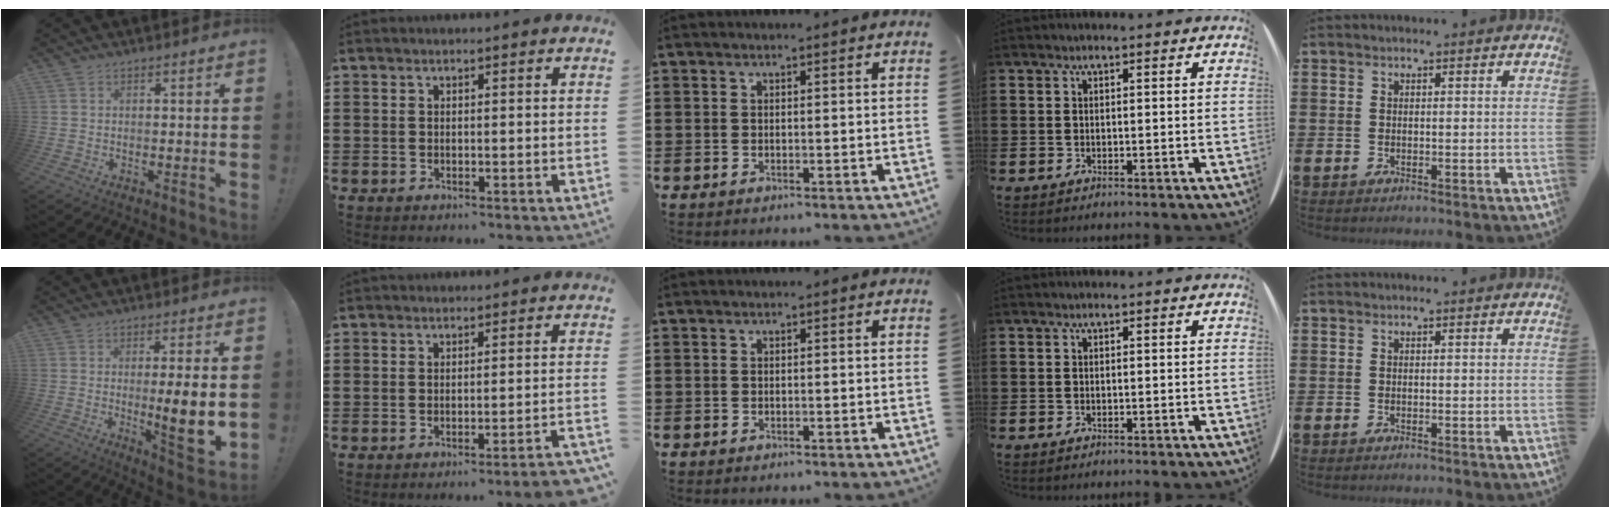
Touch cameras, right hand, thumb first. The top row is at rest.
{"thumb": {"total": 10.7, "force": [-0.4, 1.3, 10.6], "torque": [-0.152, -0.013, -0.007]}, "index": {"total": 1.7, "force": [-1.6, -0.2, 0.6], "torque": [-0.011, -0.002, -0.032]}}